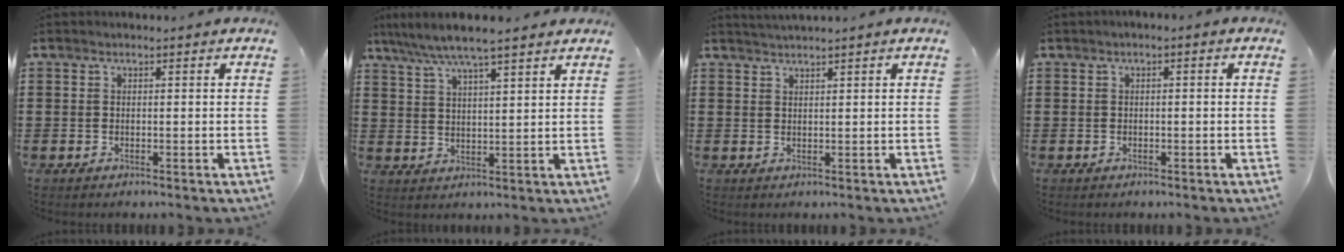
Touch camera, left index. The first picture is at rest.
{"total": 5.6, "force": [4.8, 0.1, 2.9], "torque": [-0.071, -0.016, 0.082]}
{"total": 1.3, "force": [1.2, -0.3, 0.2], "torque": [-0.004, -0.001, 0.024]}
{"total": 0.9, "force": [-0.6, 0.2, 0.6], "torque": [-0.012, -0.002, -0.011]}